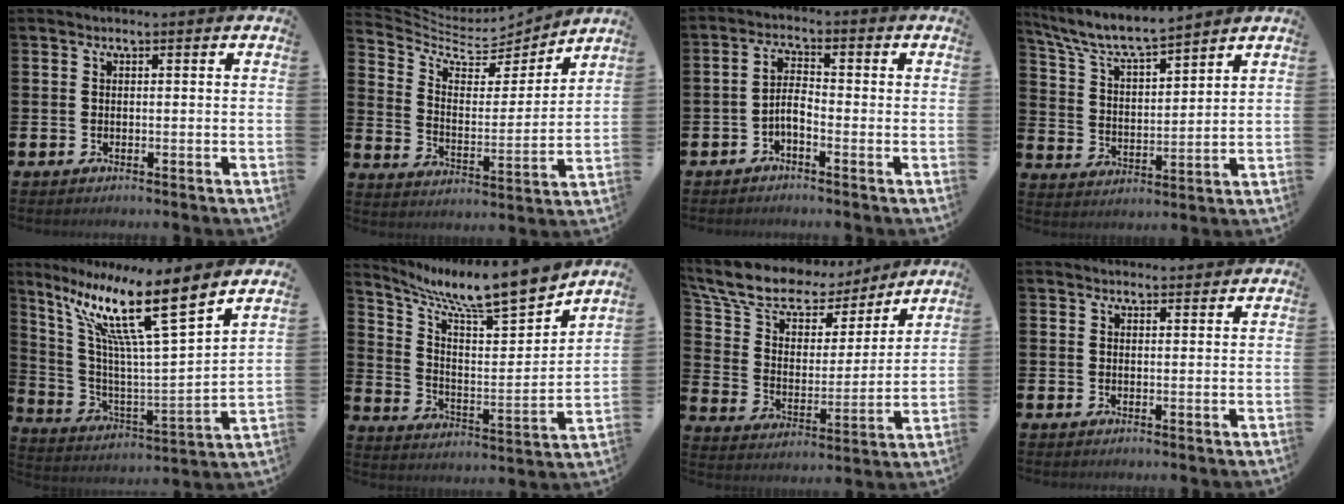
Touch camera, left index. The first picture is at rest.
{"total": 6.9, "force": [6.2, 2.4, 2.0], "torque": [-0.071, -0.053, 0.102]}
{"total": 3.0, "force": [-1.3, 1.2, 2.5], "torque": [-0.046, 0.010, -0.026]}
{"total": 7.2, "force": [6.8, 0.7, 2.4], "torque": [-0.082, -0.044, 0.118]}
{"total": 13.8, "force": [9.2, 1.2, 10.2], "torque": [-0.227, -0.050, 0.142]}
{"total": 10.7, "force": [9.8, 1.1, 4.1], "torque": [-0.103, -0.084, 0.163]}
{"total": 11.3, "force": [9.5, 5.0, 3.7], "torque": [-0.119, -0.053, 0.169]}
{"total": 1.7, "force": [1.6, 0.2, -0.1], "torque": [0.014, -0.012, 0.027]}